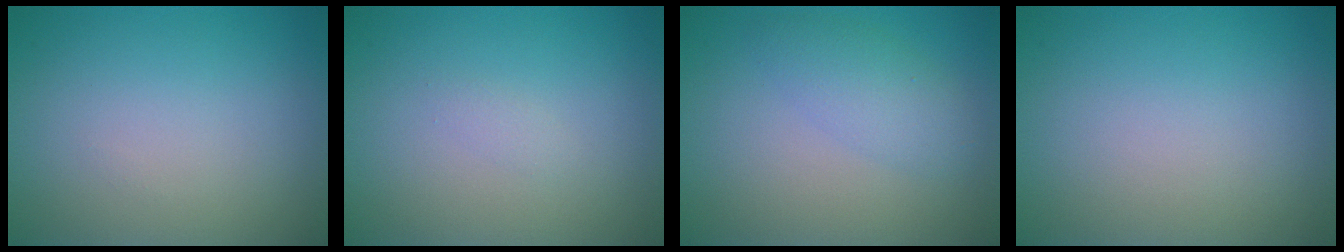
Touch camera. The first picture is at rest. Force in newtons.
{"total": 0.7, "press": 0.6, "slide": 0.1}
{"total": 2.7, "press": 2.7, "slide": 0.1}
{"total": 0.0}